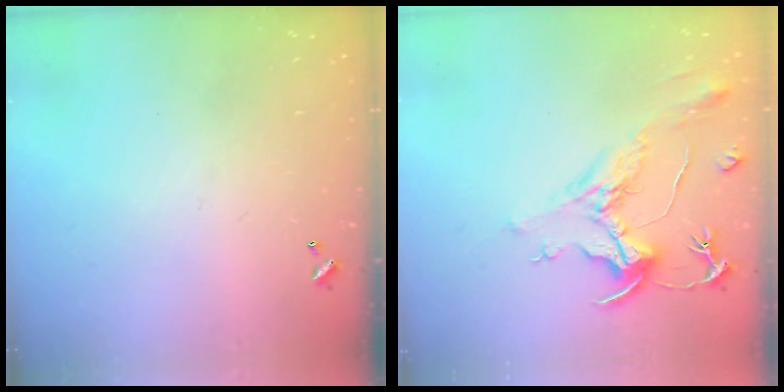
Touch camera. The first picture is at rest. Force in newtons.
{"total": 2.1, "press": 1.6, "slide": 1.4}